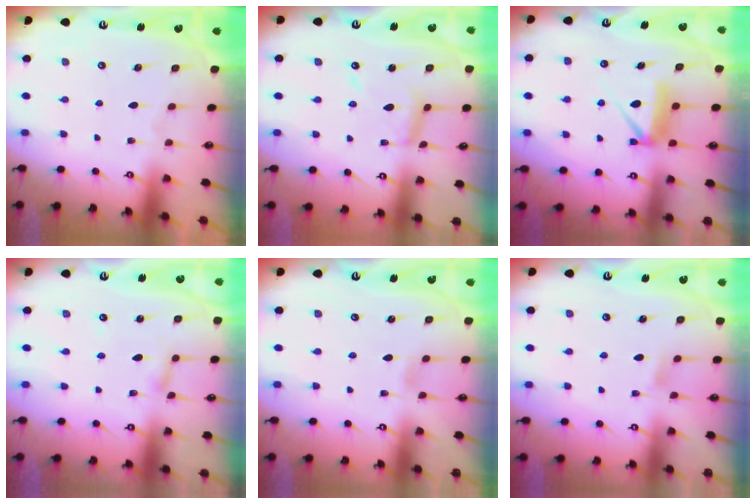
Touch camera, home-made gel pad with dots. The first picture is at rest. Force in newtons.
{"total": 10.4, "press": 10.4, "slide": 0.7}
{"total": 7.7, "press": 7.7, "slide": 0.4}
{"total": 2.6, "press": 2.6, "slide": 0.1}
{"total": 2.9, "press": 2.9, "slide": 0.3}
{"total": 3.6, "press": 3.6, "slide": 0.5}